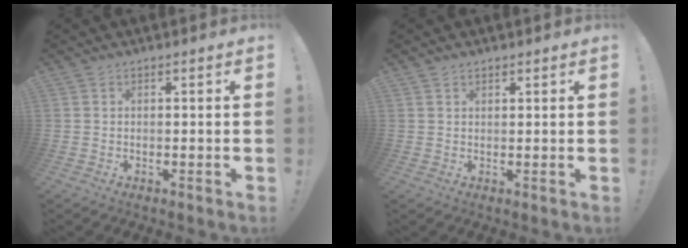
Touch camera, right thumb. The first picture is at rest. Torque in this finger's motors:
{"motor_torque": [-0.19, -0.25, 0.05, -0.01, 0.05]}